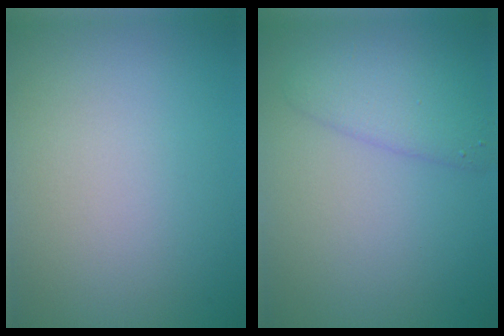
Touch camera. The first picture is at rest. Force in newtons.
{"total": 3.4, "press": 3.4, "slide": 0.2}